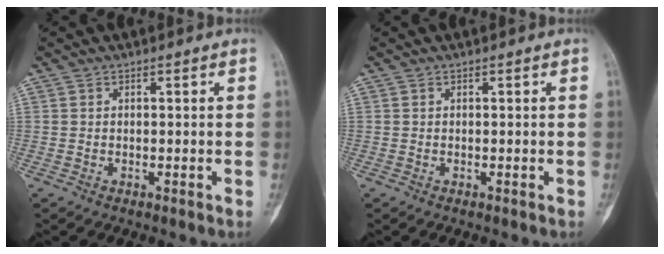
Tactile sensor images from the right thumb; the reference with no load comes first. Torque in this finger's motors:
{"motor_torque": [0.01, 0.01, 0.02, -0.02, 0.03]}